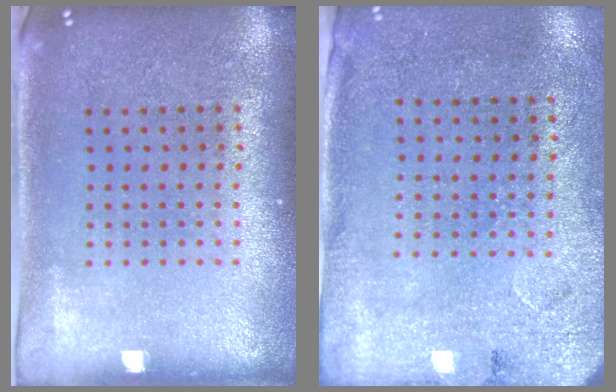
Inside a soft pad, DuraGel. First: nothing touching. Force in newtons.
{"total": 2.6, "press": 2.1, "slide": 1.5}